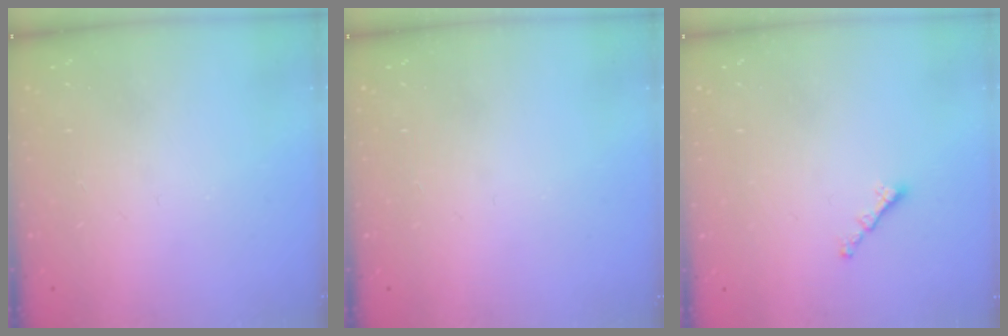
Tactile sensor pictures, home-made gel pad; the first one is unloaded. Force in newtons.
{"total": 0.0}
{"total": 0.7, "press": 0.6, "slide": 0.4}